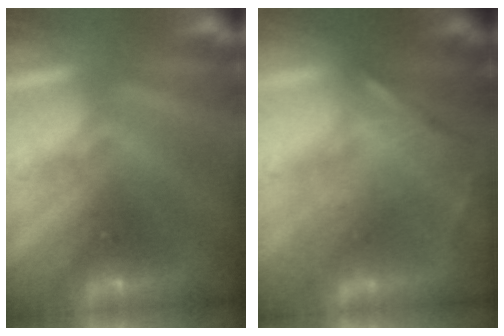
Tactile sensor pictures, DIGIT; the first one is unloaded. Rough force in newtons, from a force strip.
{"total": 1.2}